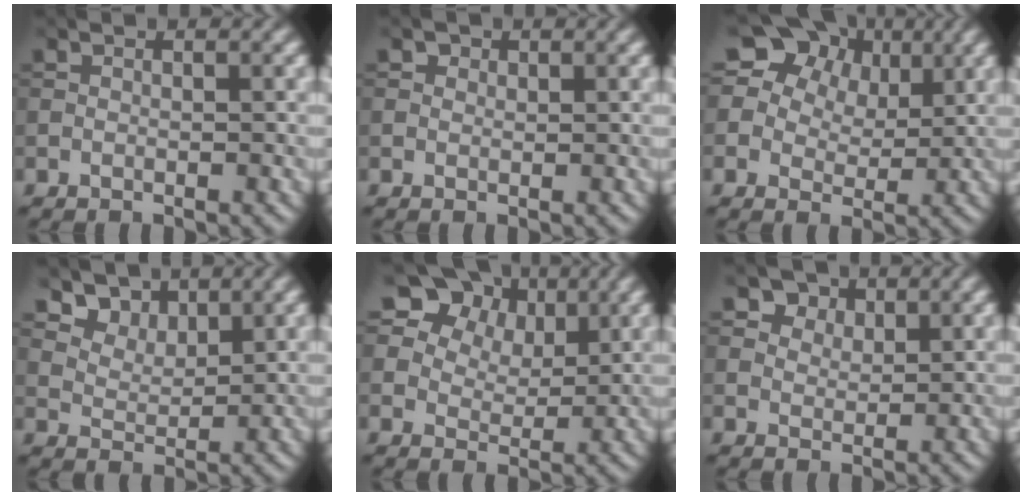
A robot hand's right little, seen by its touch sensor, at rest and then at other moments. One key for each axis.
{"total": 0.9, "fx": 0.5, "fy": 0.7, "fz": 0.3, "tx": -0.004, "ty": -0.003, "tz": 0.004}
{"total": 15.6, "fx": 8.5, "fy": 11.0, "fz": 7.2, "tx": -0.157, "ty": 0.048, "tz": 0.149}
{"total": 4.1, "fx": 3.1, "fy": 2.3, "fz": 1.4, "tx": -0.039, "ty": -0.022, "tz": 0.071}
{"total": 13.7, "fx": 8.5, "fy": 9.0, "fz": 6.0, "tx": -0.133, "ty": 0.025, "tz": 0.154}
{"total": 4.6, "fx": 3.1, "fy": 2.9, "fz": 1.8, "tx": -0.053, "ty": -0.012, "tz": 0.058}